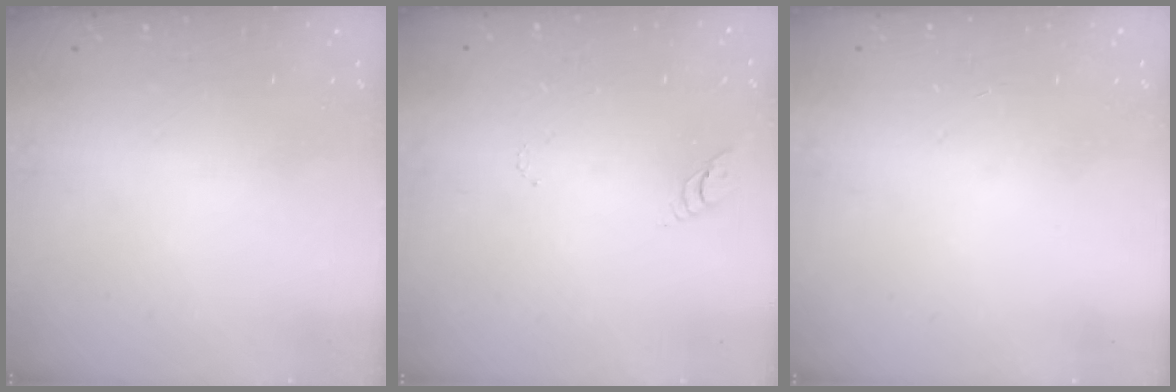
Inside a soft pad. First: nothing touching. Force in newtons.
{"total": 3.1, "press": 3.1, "slide": 0.3}
{"total": 0.0}